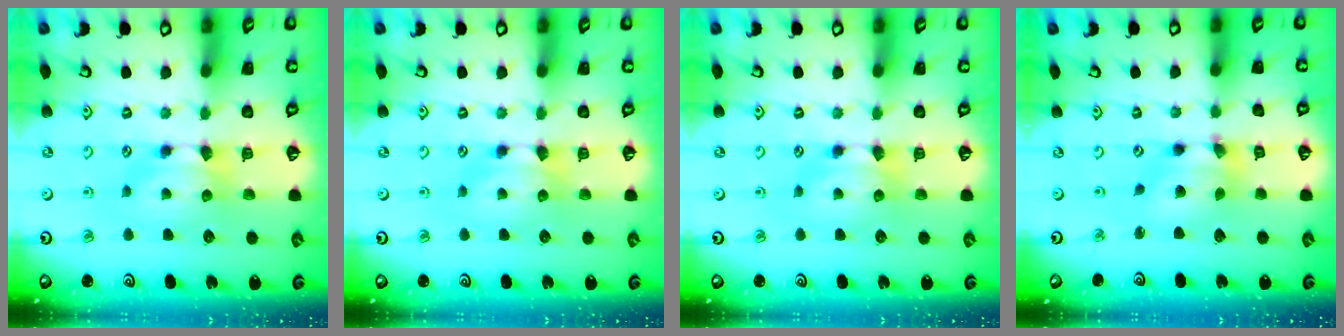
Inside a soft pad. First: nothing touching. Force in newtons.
{"total": 0.0}
{"total": 0.0}
{"total": 6.4, "press": 6.1, "slide": 1.9}